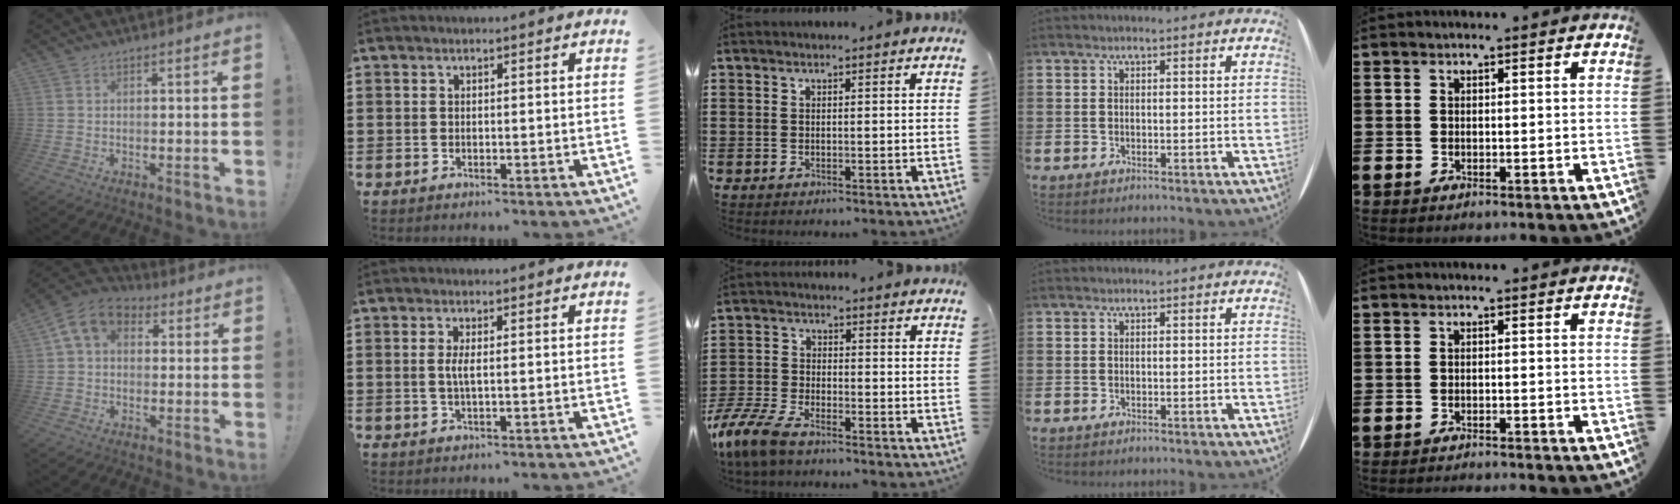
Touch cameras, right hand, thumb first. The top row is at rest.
{"thumb": {"total": 9.8, "force": [2.9, 7.1, 6.2], "torque": [-0.099, 0.007, 0.063]}, "index": {"total": 2.2, "force": [0.1, 0.4, 2.2], "torque": [-0.043, -0.003, 0.000]}, "middle": {"total": 7.0, "force": [-5.8, 1.9, 3.4], "torque": [-0.098, -0.005, -0.119]}, "little": {"total": 1.0, "force": [-0.9, -0.2, 0.0], "torque": [0.000, 0.001, -0.019]}}